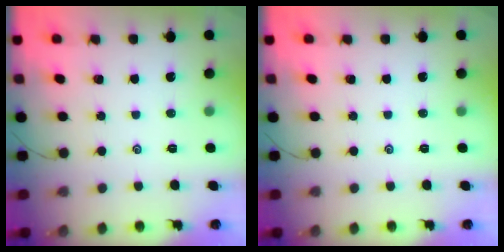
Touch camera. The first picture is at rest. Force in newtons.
{"total": 0.0}